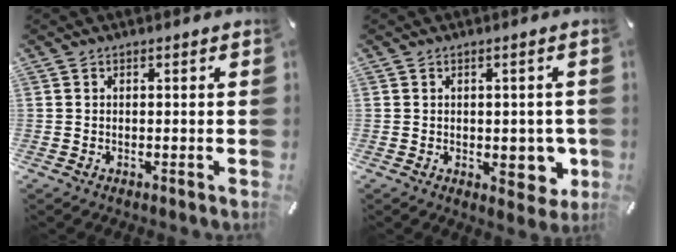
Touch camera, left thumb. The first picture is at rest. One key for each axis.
{"total": 7.5, "fx": -1.1, "fy": 4.1, "fz": 6.3, "tx": -0.065, "ty": -0.004, "tz": -0.013}